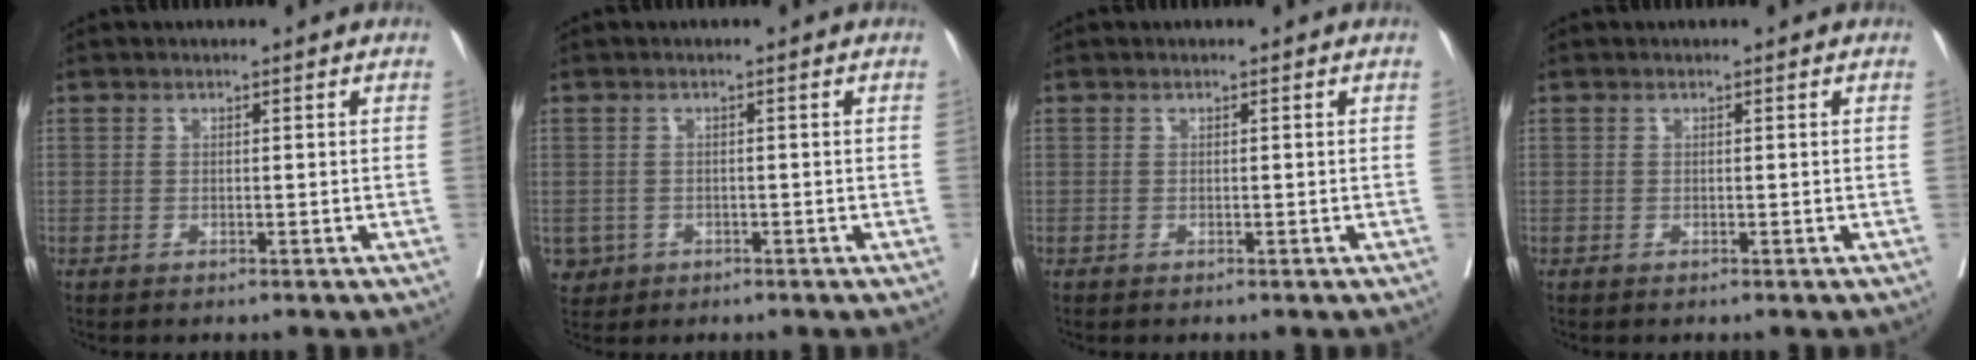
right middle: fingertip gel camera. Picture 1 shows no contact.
{"total": 3.5, "force": [-1.5, 3.1, 0.5], "torque": [-0.006, 0.005, -0.020]}
{"total": 0.0}
{"total": 0.0}